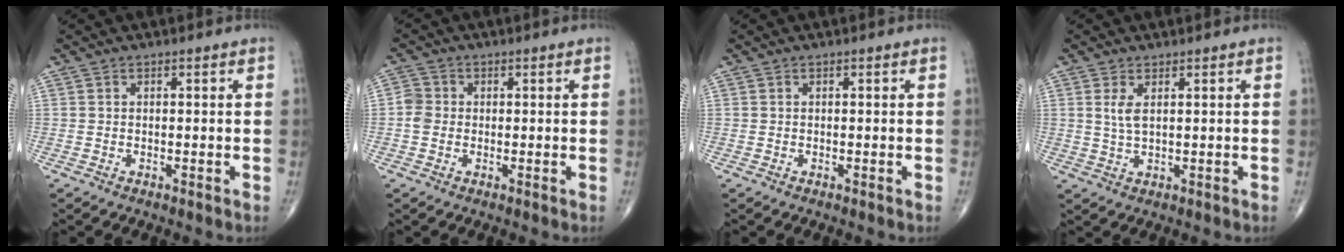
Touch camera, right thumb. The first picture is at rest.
{"total": 3.0, "force": [-0.3, 2.7, 1.3], "torque": [-0.022, 0.006, -0.012]}
{"total": 0.0}
{"total": 3.0, "force": [1.0, 1.2, 2.6], "torque": [-0.059, -0.006, 0.026]}